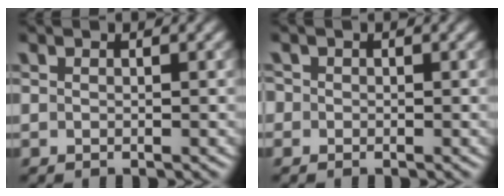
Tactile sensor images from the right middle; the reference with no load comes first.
{"total": 0.8, "force": [-0.1, 0.8, 0.0], "torque": [0.005, -0.004, -0.006]}